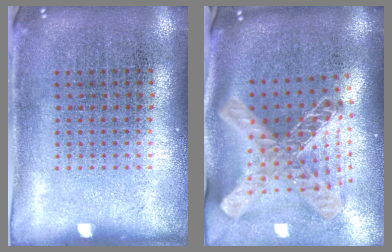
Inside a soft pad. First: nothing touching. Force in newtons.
{"total": 2.9, "press": 2.0, "slide": 2.1}